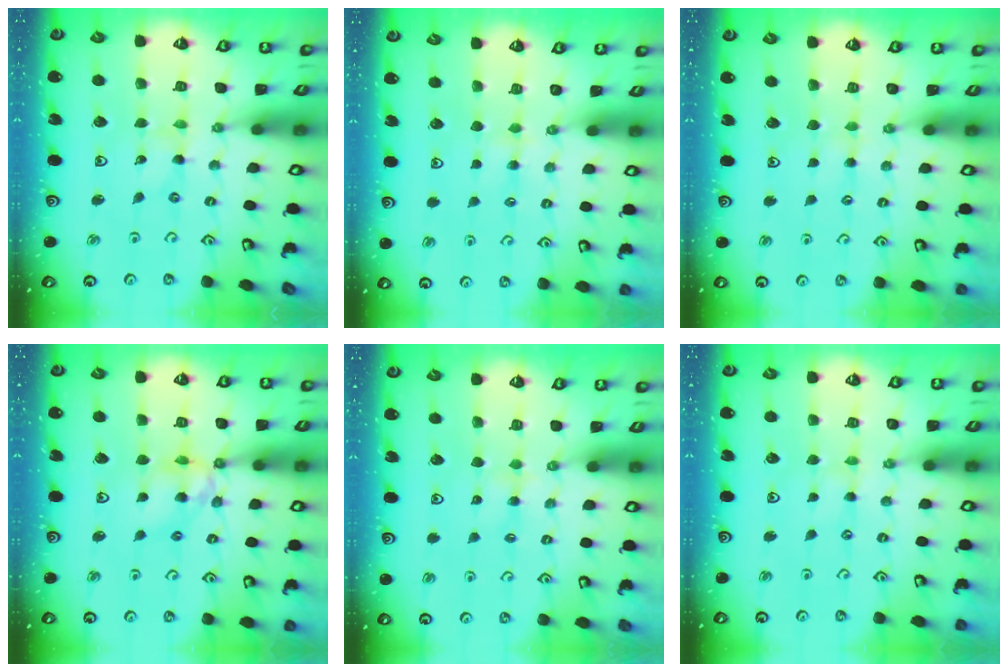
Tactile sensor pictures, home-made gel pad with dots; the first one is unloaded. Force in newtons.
{"total": 2.4, "press": 2.4, "slide": 0.4}
{"total": 2.4, "press": 2.4, "slide": 0.3}
{"total": 11.3, "press": 11.3, "slide": 1.3}
{"total": 2.0, "press": 2.0, "slide": 0.3}
{"total": 1.3, "press": 1.3, "slide": 0.4}